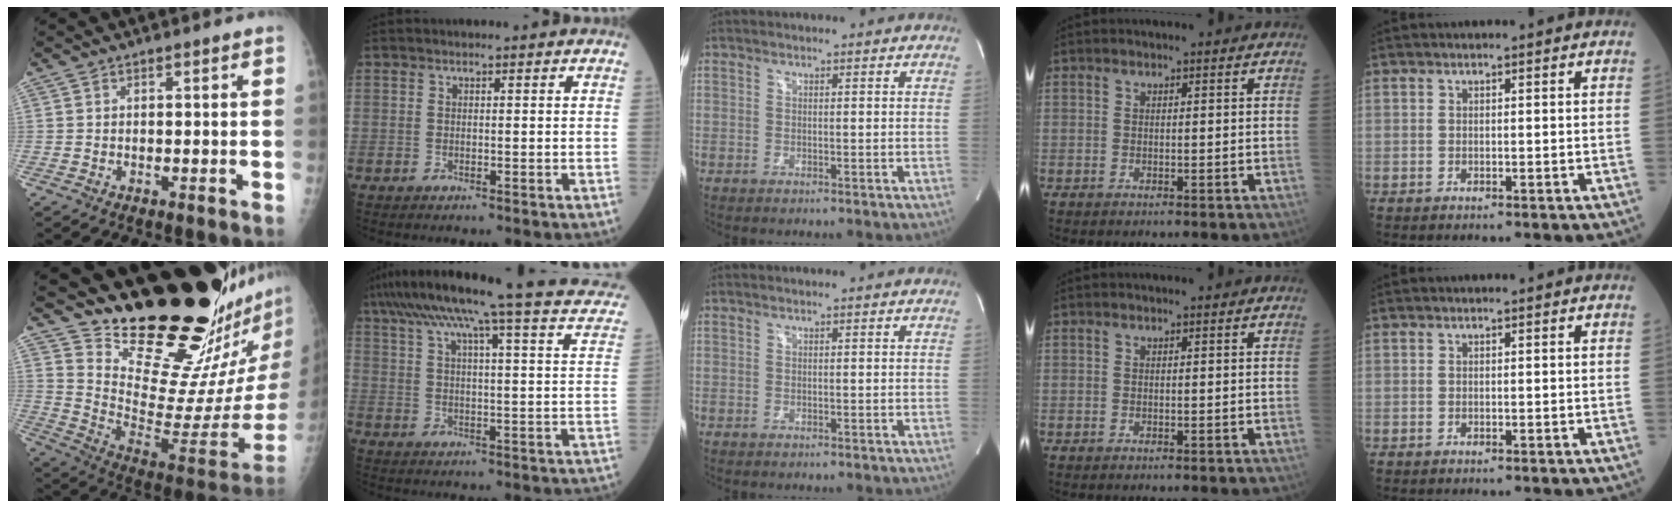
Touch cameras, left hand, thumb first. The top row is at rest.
{"thumb": {"total": 24.0, "force": [20.2, 3.9, 12.3], "torque": [-0.146, -0.190, 0.306]}, "index": {"total": 28.0, "force": [23.0, 2.0, 15.9], "torque": [-0.251, -0.004, 0.286]}}